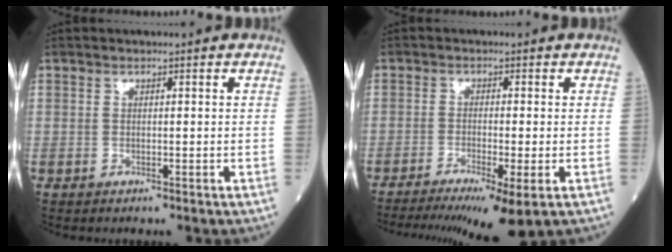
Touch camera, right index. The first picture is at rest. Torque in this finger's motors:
{"motor_torque": [0.26, -0.36, 0.26, 0.11]}